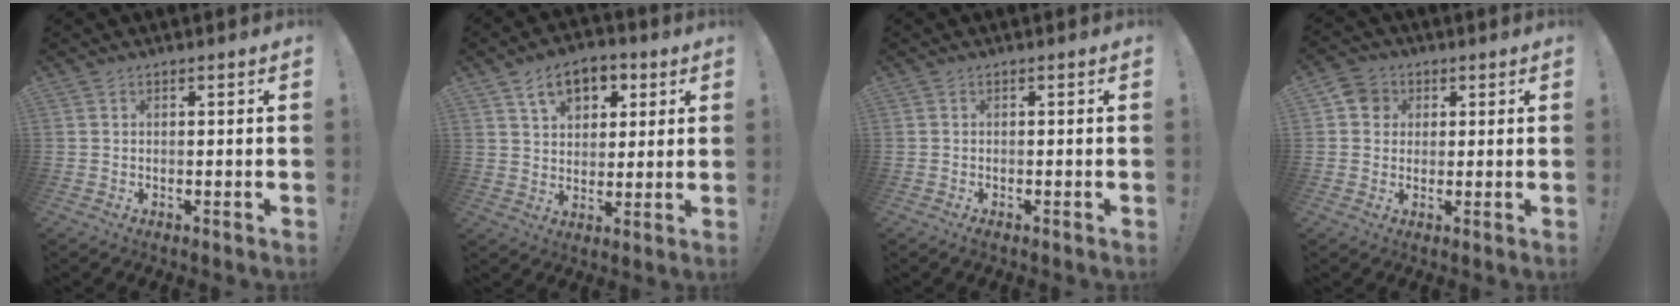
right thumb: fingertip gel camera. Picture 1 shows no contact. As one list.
[{"total": 11.0, "force": [5.4, 7.5, 6.0], "torque": [-0.094, -0.010, 0.100]}, {"total": 0.9, "force": [-0.6, 0.2, 0.6], "torque": [-0.009, 0.001, -0.010]}, {"total": 5.7, "force": [1.8, 5.0, 2.0], "torque": [-0.020, -0.001, 0.033]}]